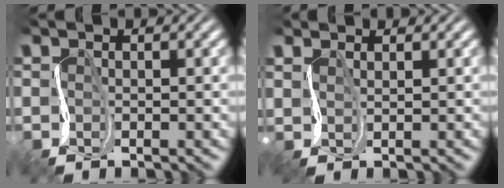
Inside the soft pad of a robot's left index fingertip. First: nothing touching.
{"total": 1.3, "force": [1.3, 0.1, -0.2], "torque": [0.002, 0.002, 0.030]}